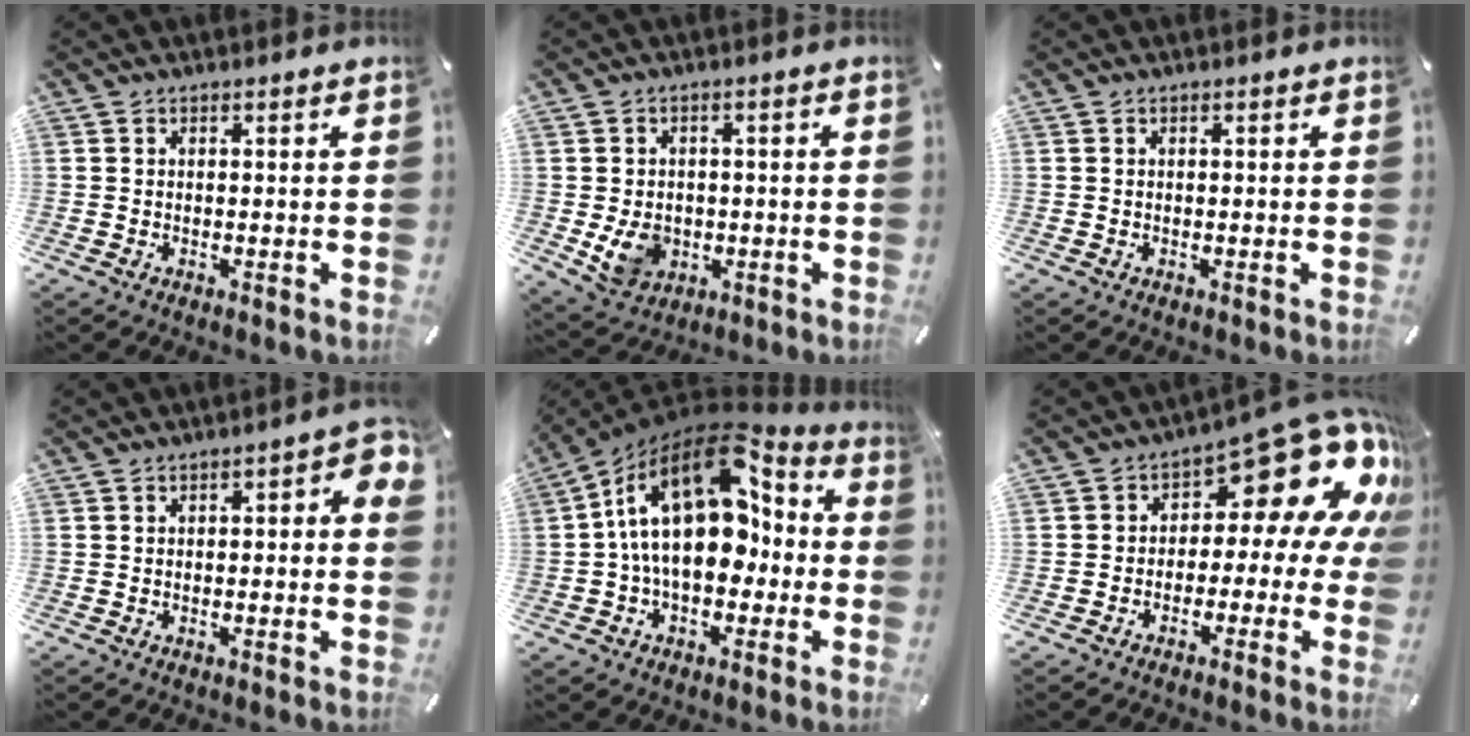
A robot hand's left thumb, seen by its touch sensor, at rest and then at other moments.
{"total": 7.6, "force": [-1.0, 6.5, 3.9], "torque": [-0.074, 0.002, -0.016]}
{"total": 0.0}
{"total": 4.0, "force": [0.0, 1.8, 3.6], "torque": [-0.042, 0.001, -0.006]}
{"total": 21.8, "force": [4.4, 13.6, 16.5], "torque": [-0.278, -0.032, 0.074]}
{"total": 18.5, "force": [8.3, 8.7, 14.0], "torque": [-0.176, -0.057, 0.136]}